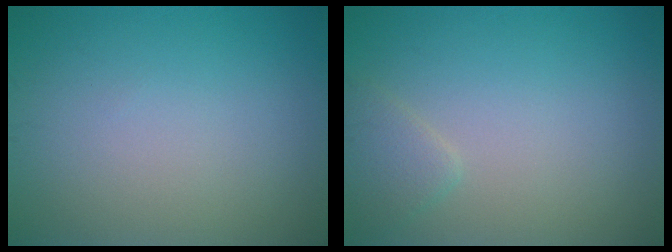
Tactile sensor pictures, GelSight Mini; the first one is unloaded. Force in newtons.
{"total": 1.6, "press": 1.6, "slide": 0.1}